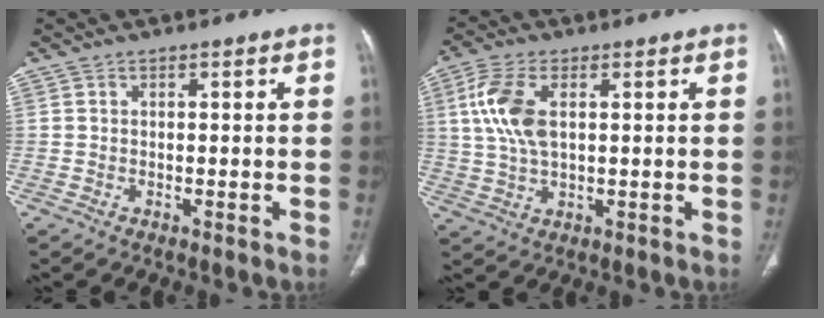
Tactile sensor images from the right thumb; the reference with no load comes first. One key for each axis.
{"total": 9.3, "fx": 2.3, "fy": 4.8, "fz": 7.7, "tx": -0.178, "ty": 0.003, "tz": 0.046}